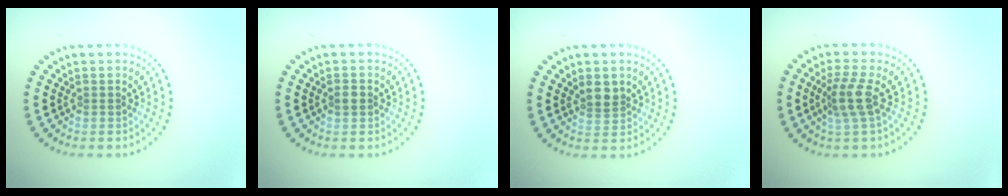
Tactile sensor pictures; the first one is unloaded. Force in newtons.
{"total": 1.2, "press": 1.2, "slide": 0.1}
{"total": 2.0, "press": 1.7, "slide": 0.9}
{"total": 2.8, "press": 2.2, "slide": 1.8}